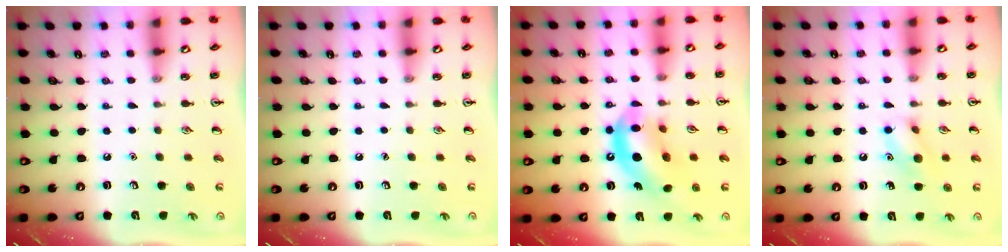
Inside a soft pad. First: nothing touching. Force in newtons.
{"total": 0.0}
{"total": 13.9, "press": 13.3, "slide": 4.0}
{"total": 10.0, "press": 9.8, "slide": 1.7}